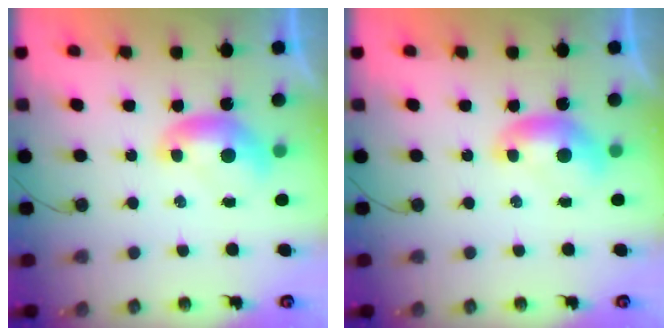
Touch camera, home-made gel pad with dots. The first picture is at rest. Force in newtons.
{"total": 0.0}